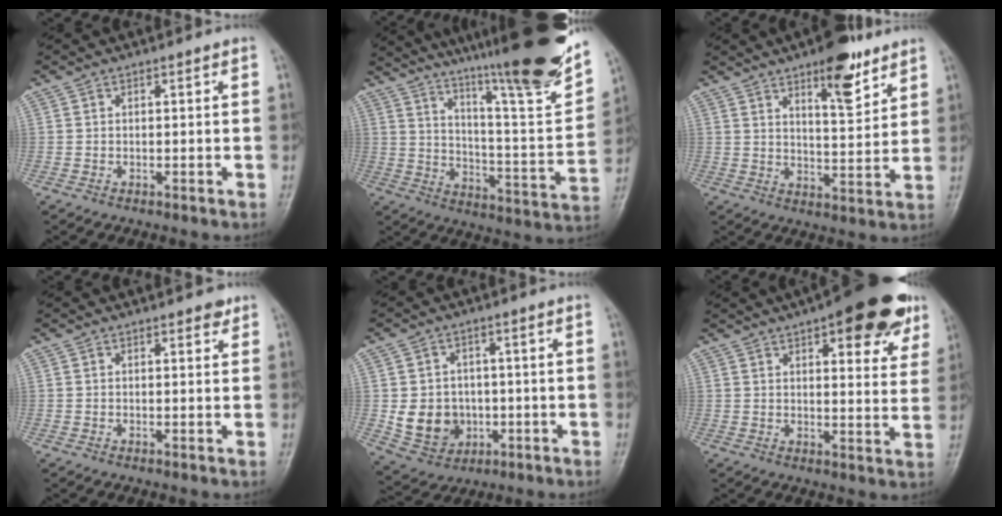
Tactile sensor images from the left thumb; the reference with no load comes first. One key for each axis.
{"total": 29.3, "fx": 21.9, "fy": 3.3, "fz": 19.2, "tx": -0.281, "ty": -0.106, "tz": 0.318}
{"total": 11.0, "fx": 6.8, "fy": 3.7, "fz": 7.7, "tx": -0.093, "ty": -0.042, "tz": 0.104}
{"total": 1.9, "fx": 1.3, "fy": 0.8, "fz": 1.1, "tx": -0.005, "ty": -0.005, "tz": 0.013}
{"total": 9.2, "fx": -1.0, "fy": 8.0, "fz": 4.3, "tx": -0.039, "ty": 0.002, "tz": -0.002}
{"total": 18.3, "fx": 10.5, "fy": 6.6, "fz": 13.4, "tx": -0.140, "ty": -0.027, "tz": 0.134}